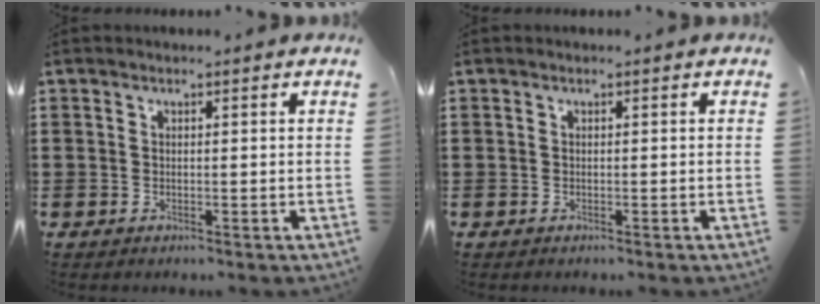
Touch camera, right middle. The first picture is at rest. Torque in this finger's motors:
{"motor_torque": [0.33, 0.10, -0.01, -0.01]}